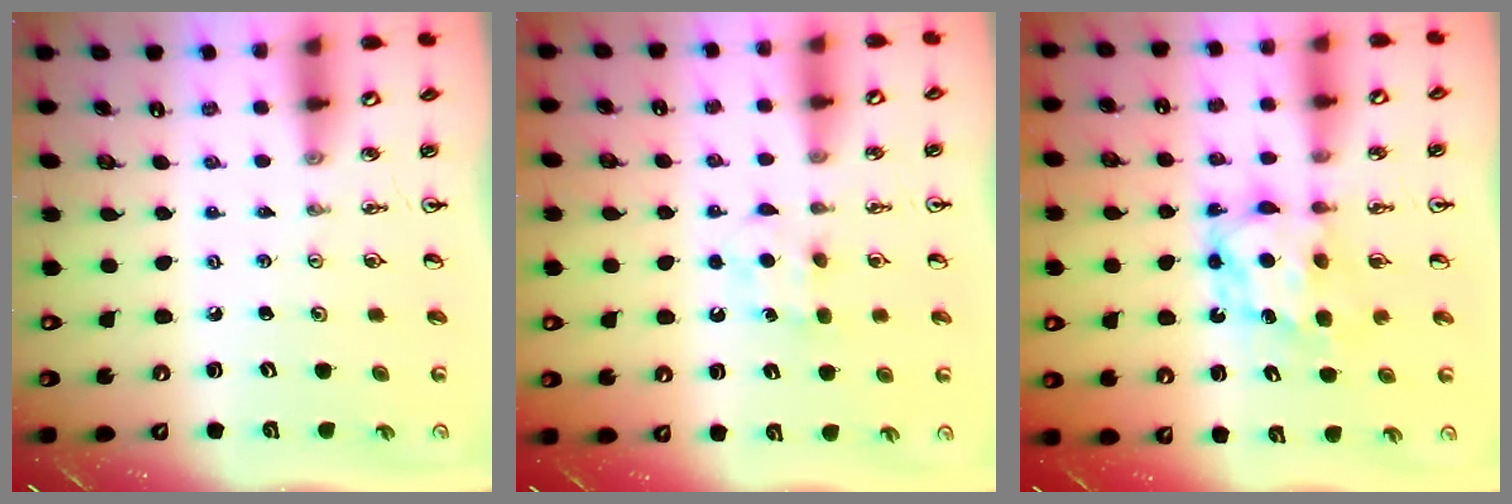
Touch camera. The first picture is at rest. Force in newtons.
{"total": 4.6, "press": 4.6, "slide": 0.7}
{"total": 5.9, "press": 5.9, "slide": 0.4}